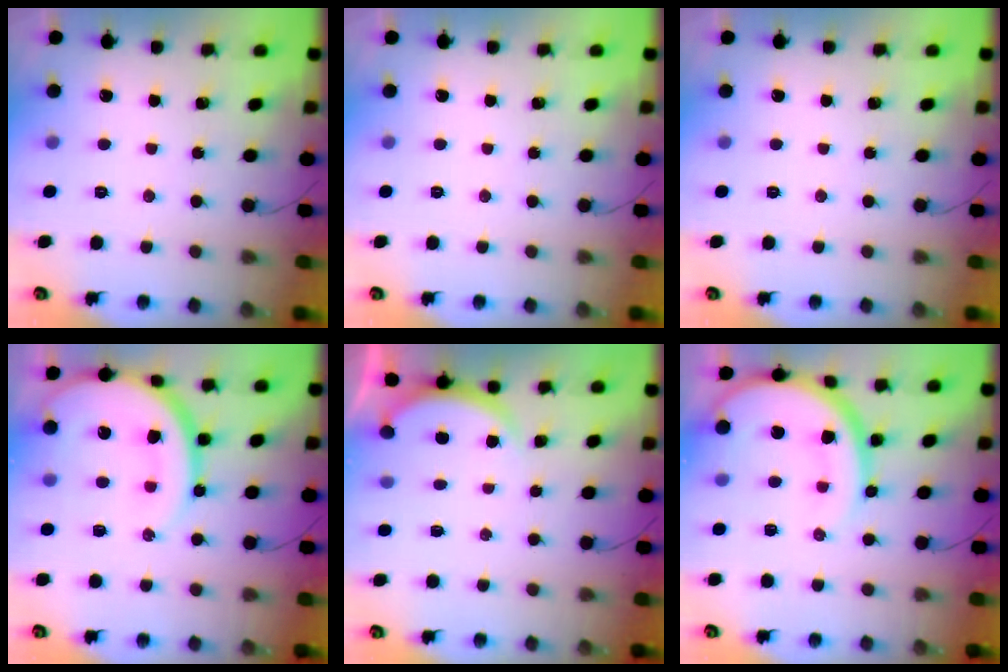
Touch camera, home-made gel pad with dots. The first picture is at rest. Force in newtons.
{"total": 0.0}
{"total": 0.0}
{"total": 19.6, "press": 19.6, "slide": 1.9}
{"total": 2.2, "press": 2.2, "slide": 0.6}
{"total": 16.3, "press": 16.2, "slide": 1.3}